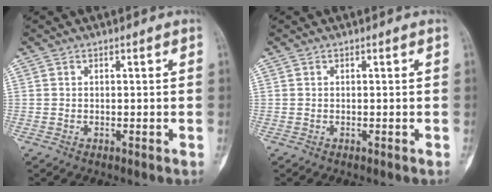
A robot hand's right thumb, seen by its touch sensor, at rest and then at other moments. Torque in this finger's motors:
{"motor_torque": [0.14, 0.12, -0.02, 0.02, 0.00]}